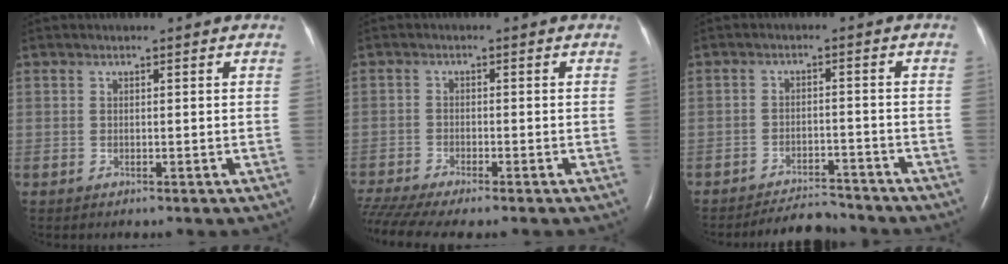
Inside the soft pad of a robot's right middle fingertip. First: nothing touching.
{"total": 8.7, "force": [-7.5, 0.5, 4.4], "torque": [-0.080, -0.011, -0.124]}
{"total": 5.3, "force": [-5.3, 0.6, 0.1], "torque": [-0.006, -0.006, -0.087]}